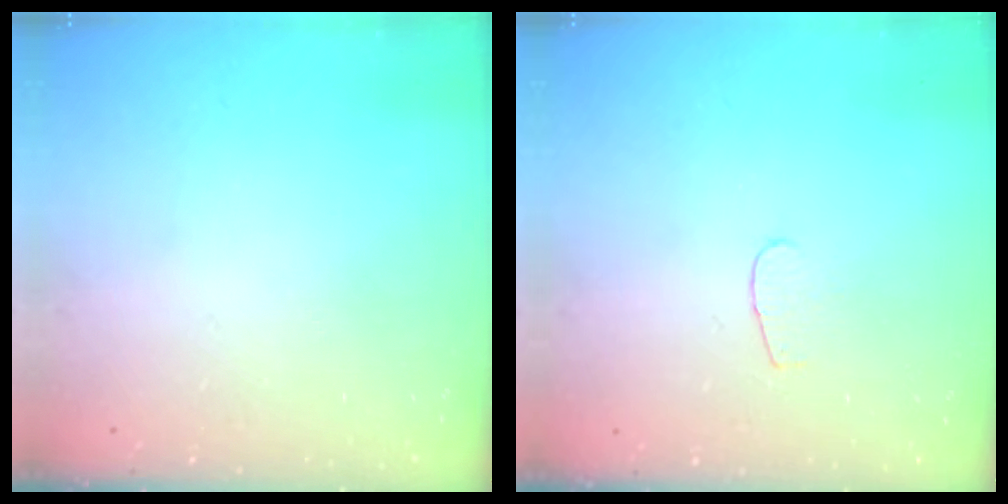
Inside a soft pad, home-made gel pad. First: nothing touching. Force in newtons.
{"total": 2.8, "press": 2.8, "slide": 0.2}